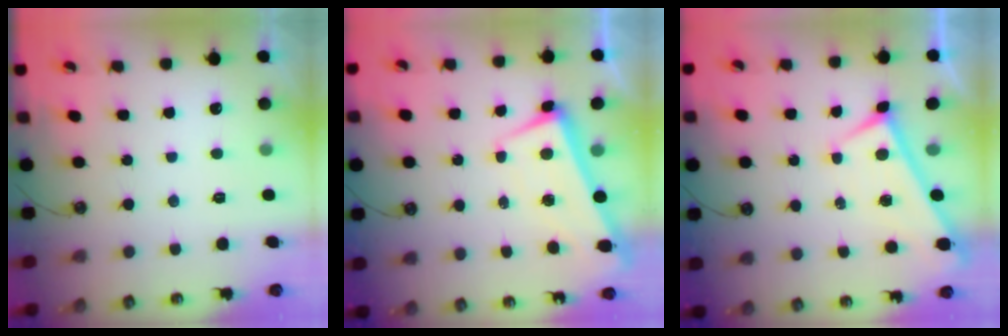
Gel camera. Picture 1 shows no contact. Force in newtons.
{"total": 1.5, "press": 0.5, "slide": 1.4}
{"total": 0.0}